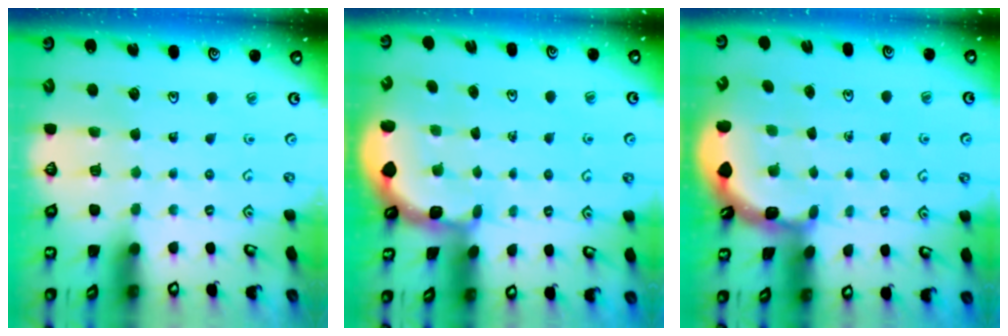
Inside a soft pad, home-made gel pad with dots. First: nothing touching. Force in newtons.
{"total": 1.9, "press": 1.9, "slide": 0.2}
{"total": 2.8, "press": 2.8, "slide": 0.2}